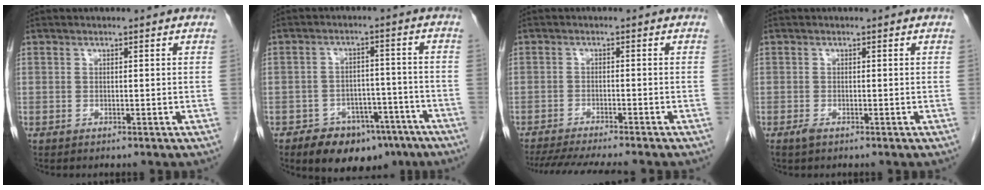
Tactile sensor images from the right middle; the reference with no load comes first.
{"total": 11.7, "force": [-8.2, 6.4, 5.3], "torque": [-0.060, 0.018, -0.116]}
{"total": 12.0, "force": [-10.5, 0.4, 5.6], "torque": [-0.078, -0.019, -0.153]}
{"total": 1.0, "force": [-0.6, 0.3, 0.7], "torque": [-0.016, -0.001, -0.010]}